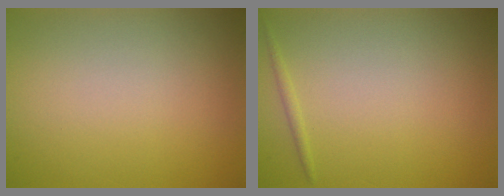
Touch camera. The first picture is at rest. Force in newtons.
{"total": 0.6, "press": 0.6, "slide": 0.1}